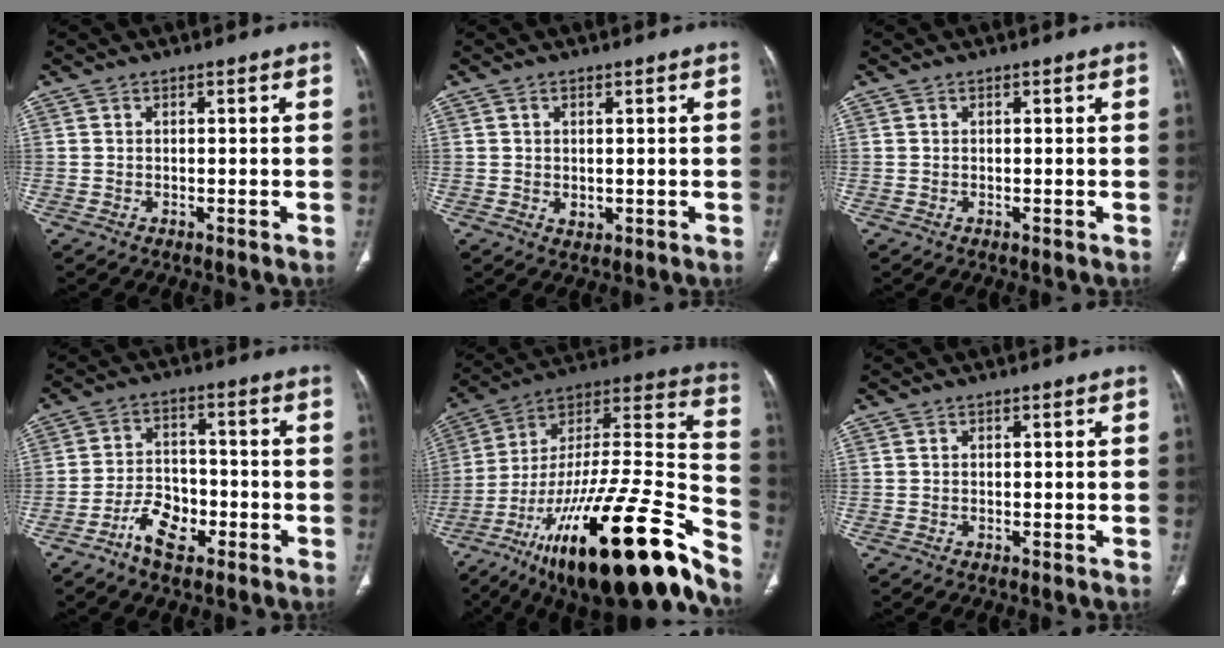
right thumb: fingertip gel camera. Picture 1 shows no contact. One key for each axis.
{"total": 2.1, "fx": 0.1, "fy": 1.5, "fz": 1.4, "tx": -0.019, "ty": -0.005, "tz": 0.010}
{"total": 0.0}
{"total": 7.5, "fx": -4.2, "fy": 4.4, "fz": 4.5, "tx": -0.066, "ty": 0.027, "tz": -0.077}
{"total": 36.8, "fx": -22.8, "fy": 9.0, "fz": 27.5, "tx": -0.375, "ty": 0.069, "tz": -0.373}
{"total": 0.0}